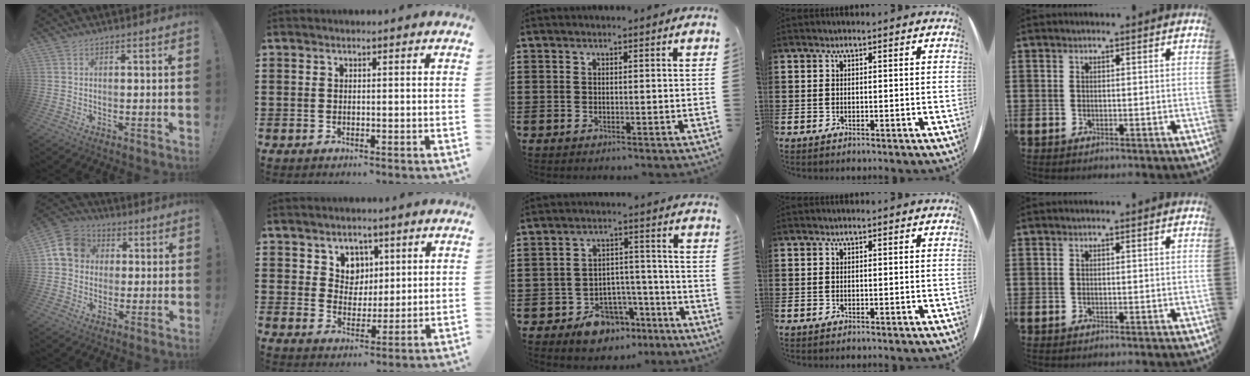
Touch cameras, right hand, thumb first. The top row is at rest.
{"thumb": {"total": 11.3, "force": [2.1, 9.7, 5.3], "torque": [-0.083, 0.011, 0.047]}, "index": {"total": 4.6, "force": [2.4, 3.9, 0.8], "torque": [-0.031, 0.005, 0.042]}, "middle": {"total": 8.0, "force": [-6.2, 4.4, 2.3], "torque": [-0.032, 0.041, -0.110]}}